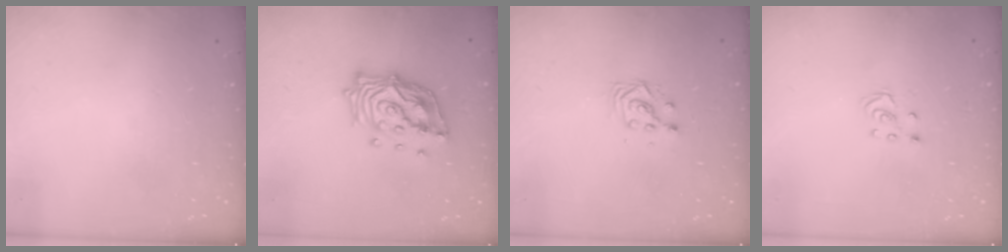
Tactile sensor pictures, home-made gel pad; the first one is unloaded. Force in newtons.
{"total": 18.2, "press": 18.0, "slide": 2.7}
{"total": 3.6, "press": 3.6, "slide": 0.1}
{"total": 2.5, "press": 2.5, "slide": 0.2}